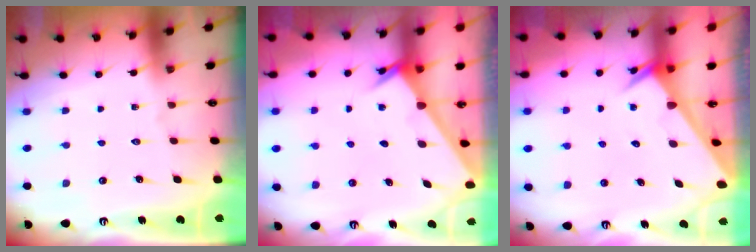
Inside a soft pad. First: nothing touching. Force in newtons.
{"total": 2.6, "press": 2.6, "slide": 0.2}
{"total": 2.5, "press": 2.5, "slide": 0.1}